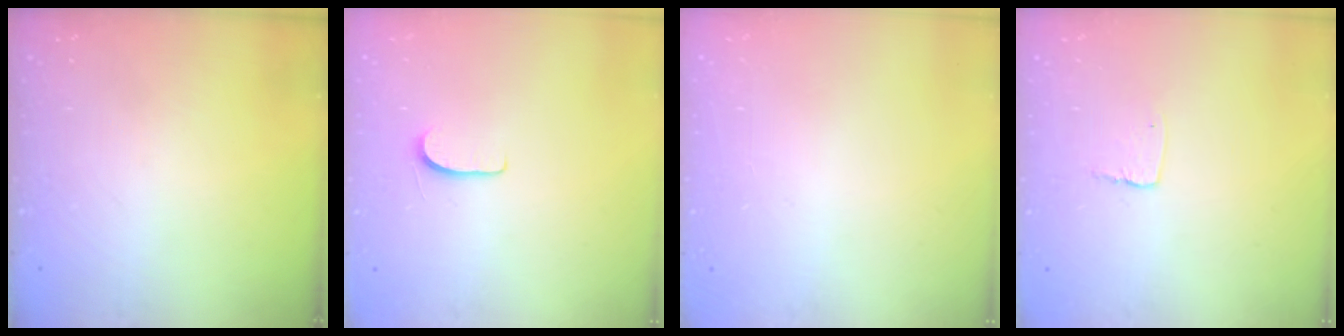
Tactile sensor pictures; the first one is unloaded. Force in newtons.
{"total": 5.0, "press": 5.0, "slide": 0.5}
{"total": 0.0}
{"total": 3.6, "press": 3.6, "slide": 0.3}